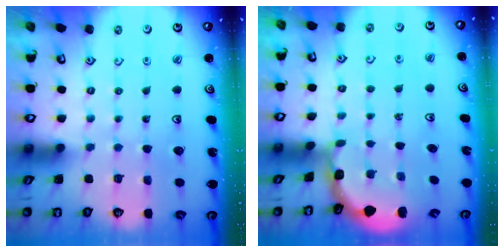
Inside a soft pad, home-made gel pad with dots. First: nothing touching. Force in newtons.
{"total": 1.3, "press": 1.3, "slide": 0.1}